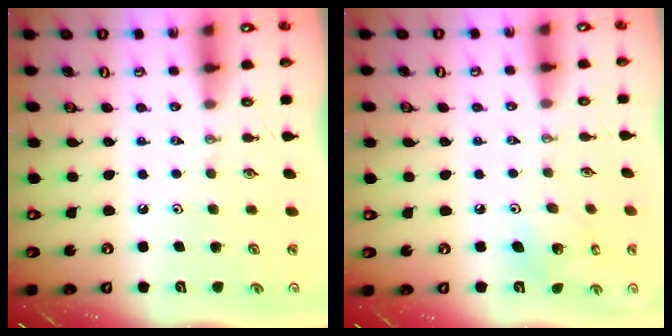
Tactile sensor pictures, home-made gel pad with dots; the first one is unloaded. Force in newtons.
{"total": 5.5, "press": 5.5, "slide": 0.3}